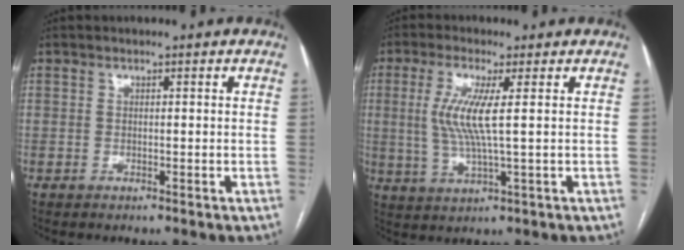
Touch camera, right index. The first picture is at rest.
{"total": 7.2, "force": [1.2, 0.1, 7.1], "torque": [-0.162, -0.005, 0.023]}